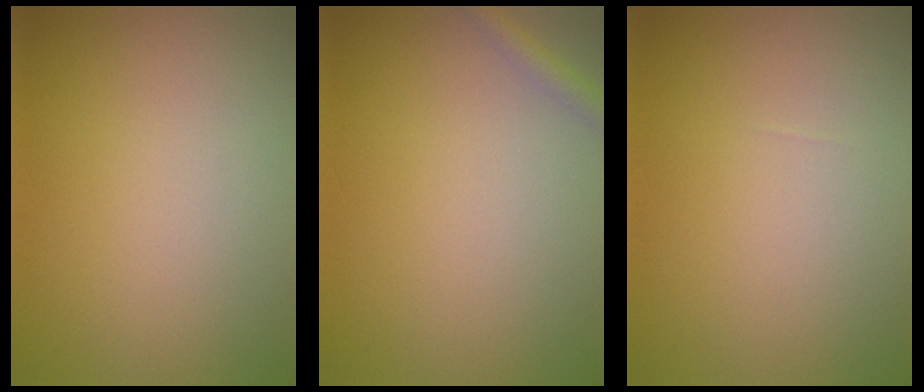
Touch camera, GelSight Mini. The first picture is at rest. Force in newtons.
{"total": 1.4, "press": 1.4, "slide": 0.1}
{"total": 0.0}